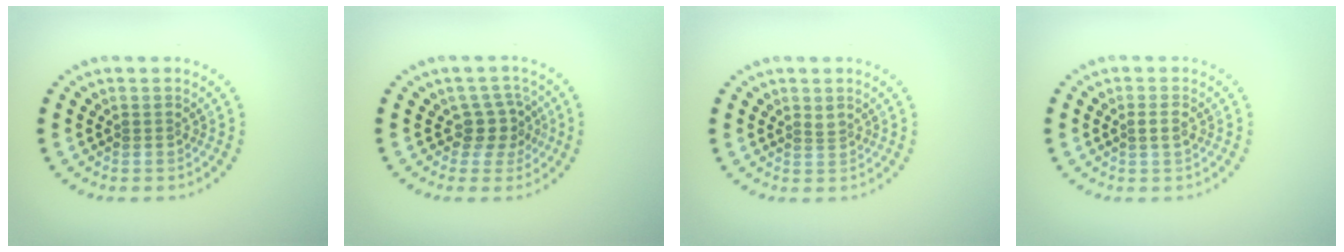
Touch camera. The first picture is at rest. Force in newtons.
{"total": 2.6, "press": 2.0, "slide": 1.6}
{"total": 0.9, "press": 0.6, "slide": 0.7}
{"total": 1.1, "press": 1.0, "slide": 0.6}